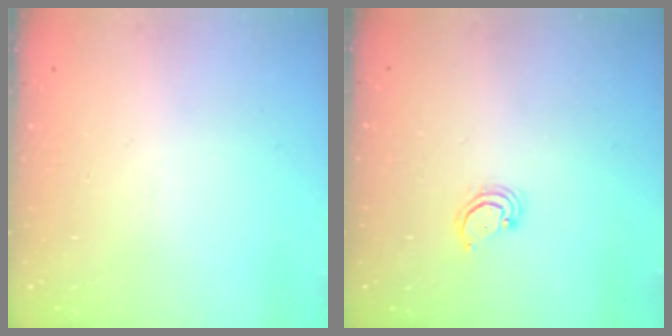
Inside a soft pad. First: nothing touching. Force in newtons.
{"total": 2.8, "press": 2.8, "slide": 0.2}